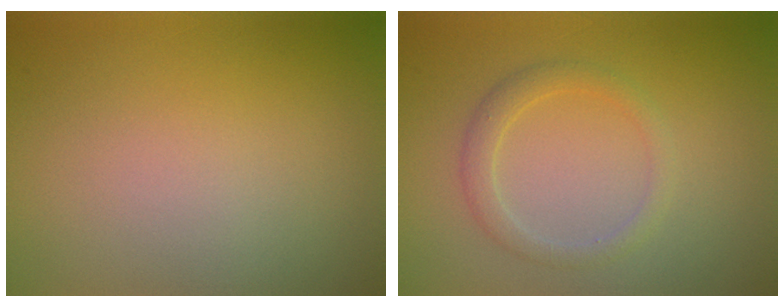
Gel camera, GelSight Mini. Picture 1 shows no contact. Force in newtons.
{"total": 2.0, "press": 2.0, "slide": 0.2}